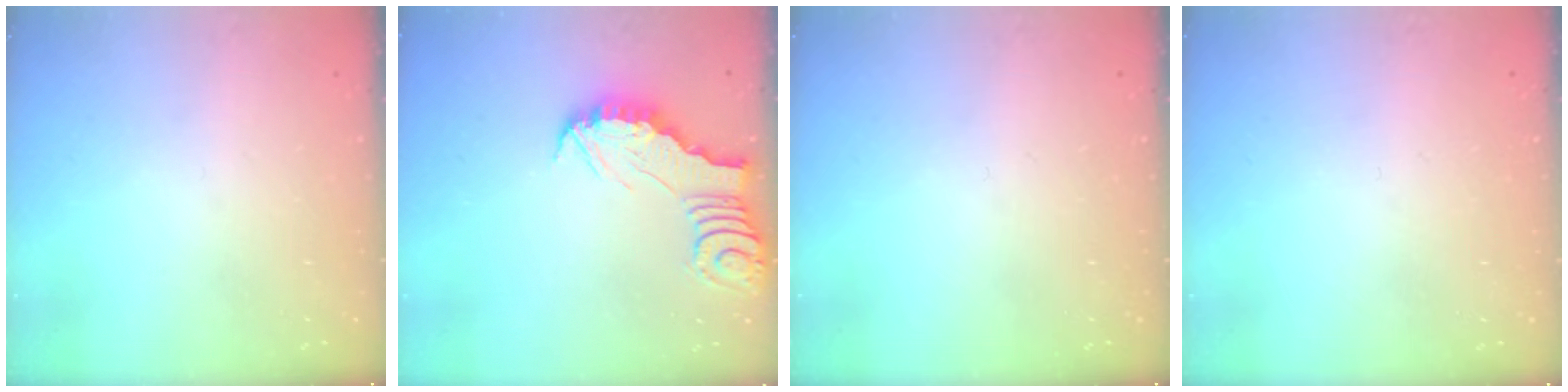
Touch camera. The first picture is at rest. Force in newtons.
{"total": 3.0, "press": 3.0, "slide": 0.3}
{"total": 0.0}
{"total": 0.0}